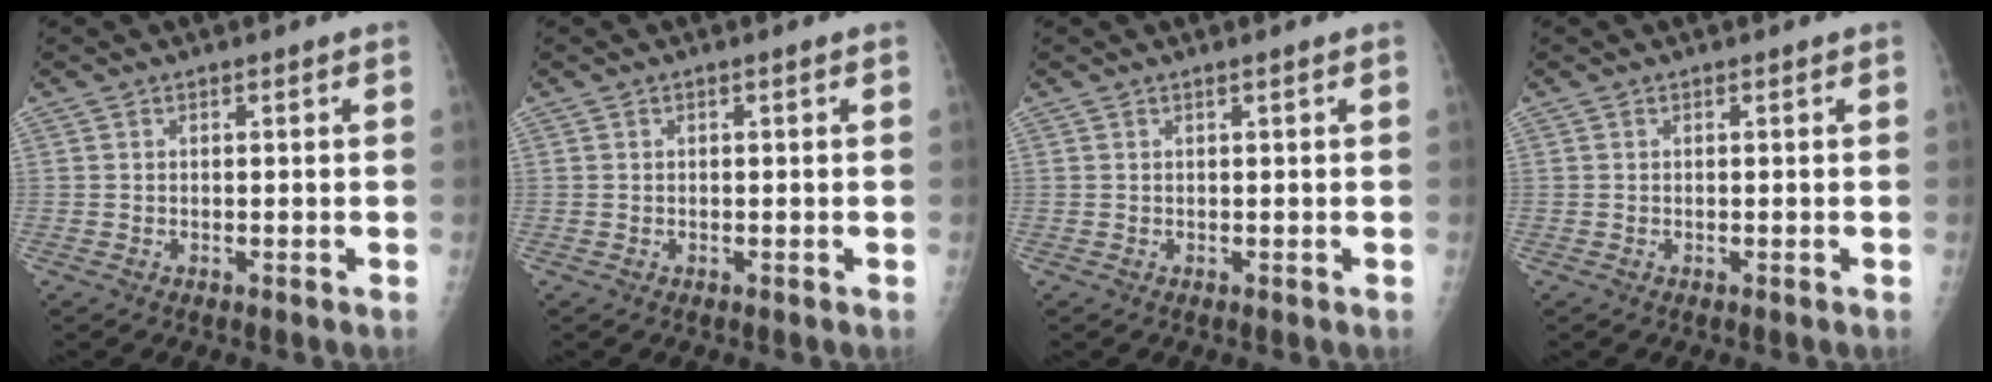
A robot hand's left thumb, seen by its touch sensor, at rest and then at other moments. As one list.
[{"total": 0.0}, {"total": 0.0}, {"total": 0.0}]